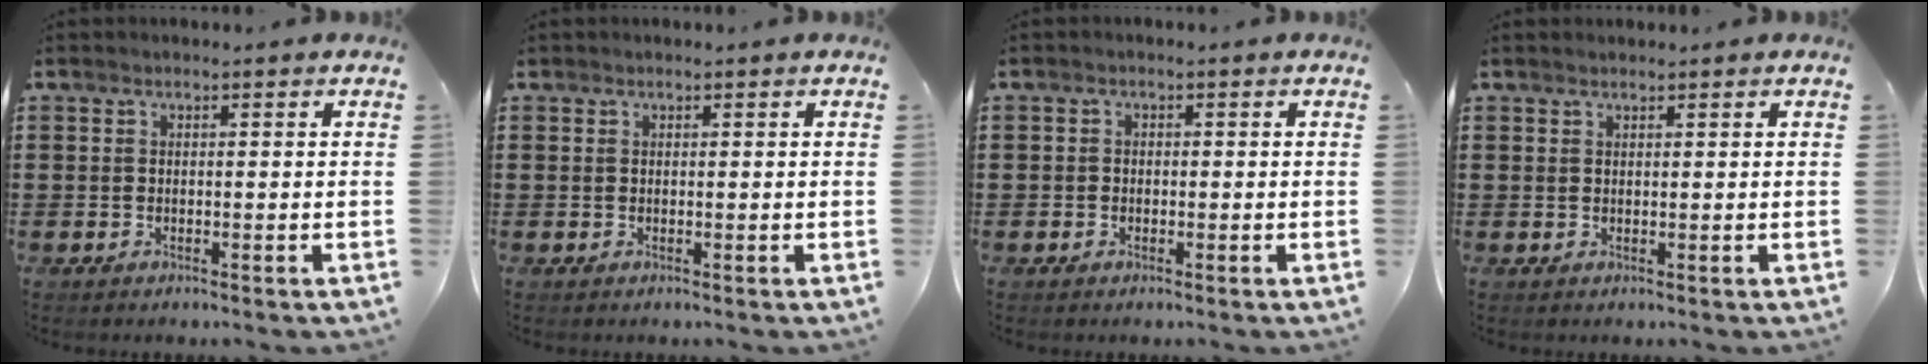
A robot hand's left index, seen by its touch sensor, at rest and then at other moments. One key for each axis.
{"total": 0.0}
{"total": 0.9, "fx": -0.3, "fy": 0.8, "fz": 0.2, "tx": -0.006, "ty": 0.002, "tz": -0.007}
{"total": 0.7, "fx": 0.6, "fy": 0.0, "fz": 0.2, "tx": -0.004, "ty": -0.001, "tz": 0.013}